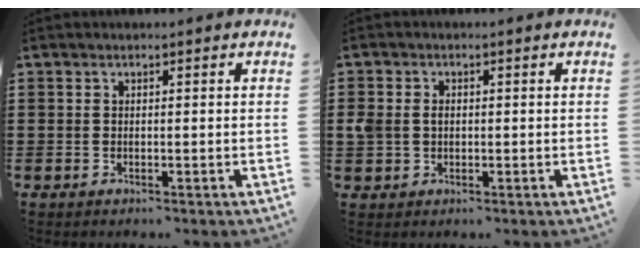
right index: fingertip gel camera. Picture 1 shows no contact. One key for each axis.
{"total": 2.4, "fx": 0.1, "fy": 1.9, "fz": 1.4, "tx": -0.040, "ty": 0.006, "tz": -0.001}